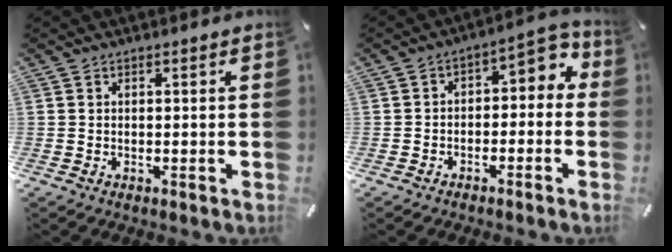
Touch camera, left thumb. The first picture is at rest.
{"total": 5.0, "force": [-0.8, 3.7, 3.4], "torque": [-0.038, -0.001, -0.021]}